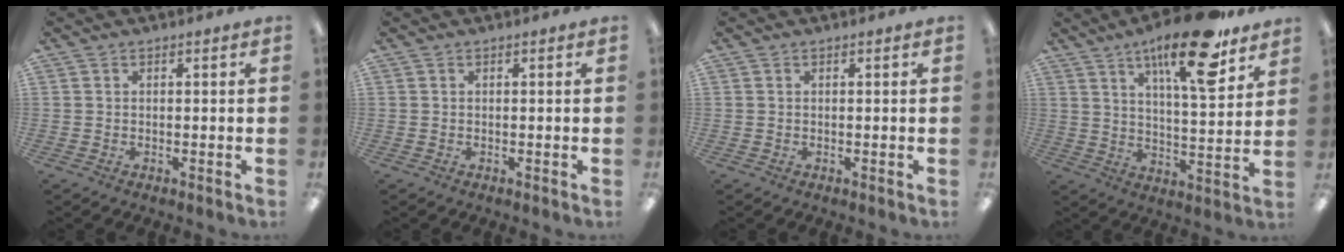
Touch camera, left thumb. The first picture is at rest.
{"total": 0.0}
{"total": 0.0}
{"total": 18.3, "force": [11.6, 5.4, 13.0], "torque": [-0.195, -0.057, 0.179]}